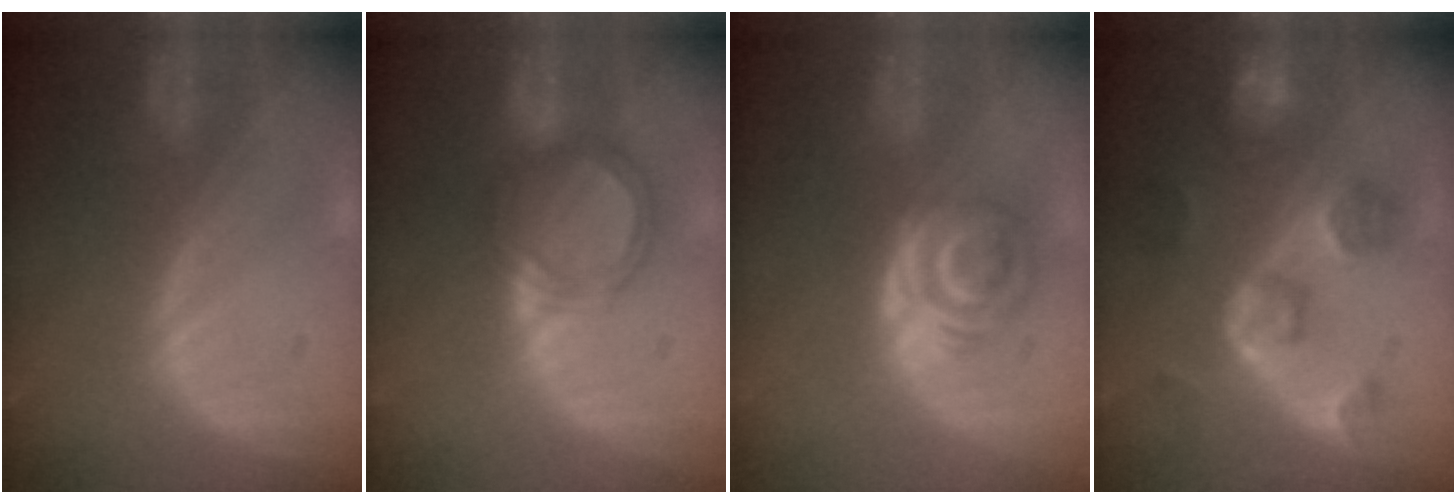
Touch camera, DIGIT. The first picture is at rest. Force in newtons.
{"total": 5.3, "press": 5.0, "slide": 1.9}
{"total": 6.4, "press": 5.3, "slide": 3.6}
{"total": 8.6, "press": 7.7, "slide": 3.8}